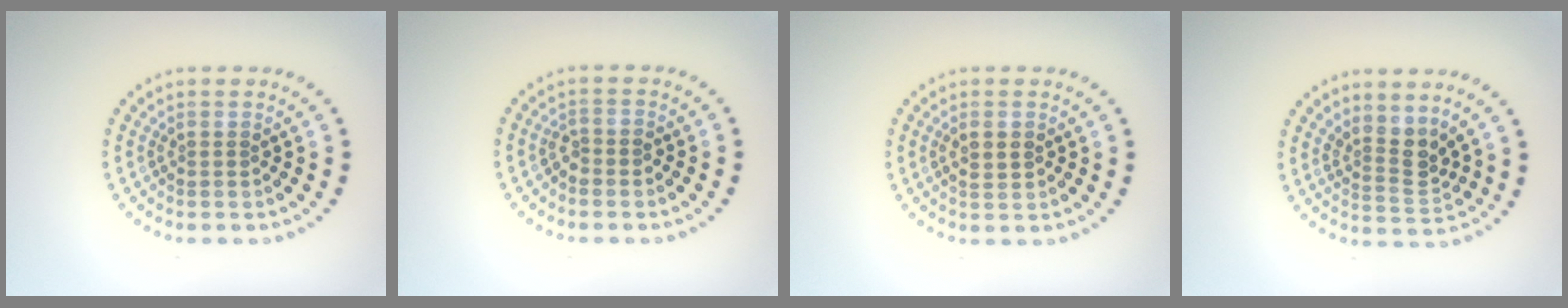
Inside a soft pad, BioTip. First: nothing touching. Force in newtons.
{"total": 1.1, "press": 0.9, "slide": 0.5}
{"total": 1.3, "press": 1.3, "slide": 0.3}
{"total": 2.8, "press": 2.1, "slide": 1.9}